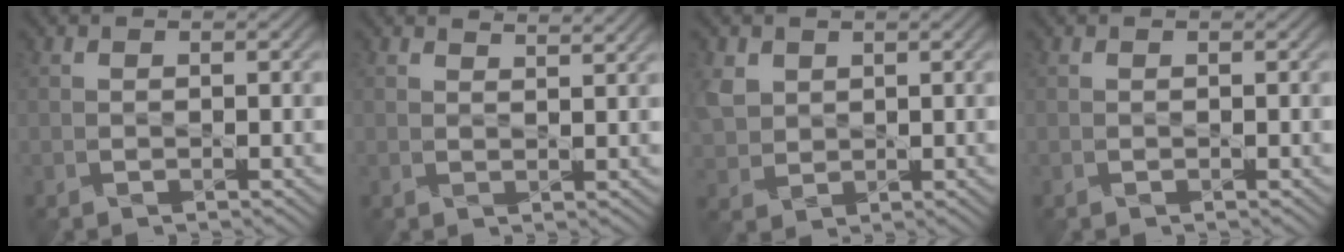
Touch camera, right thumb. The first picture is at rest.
{"total": 2.7, "force": [2.7, -0.2, 0.1], "torque": [-0.007, 0.006, 0.047]}
{"total": 3.1, "force": [2.0, 2.3, 0.8], "torque": [-0.037, 0.006, 0.042]}
{"total": 0.0}